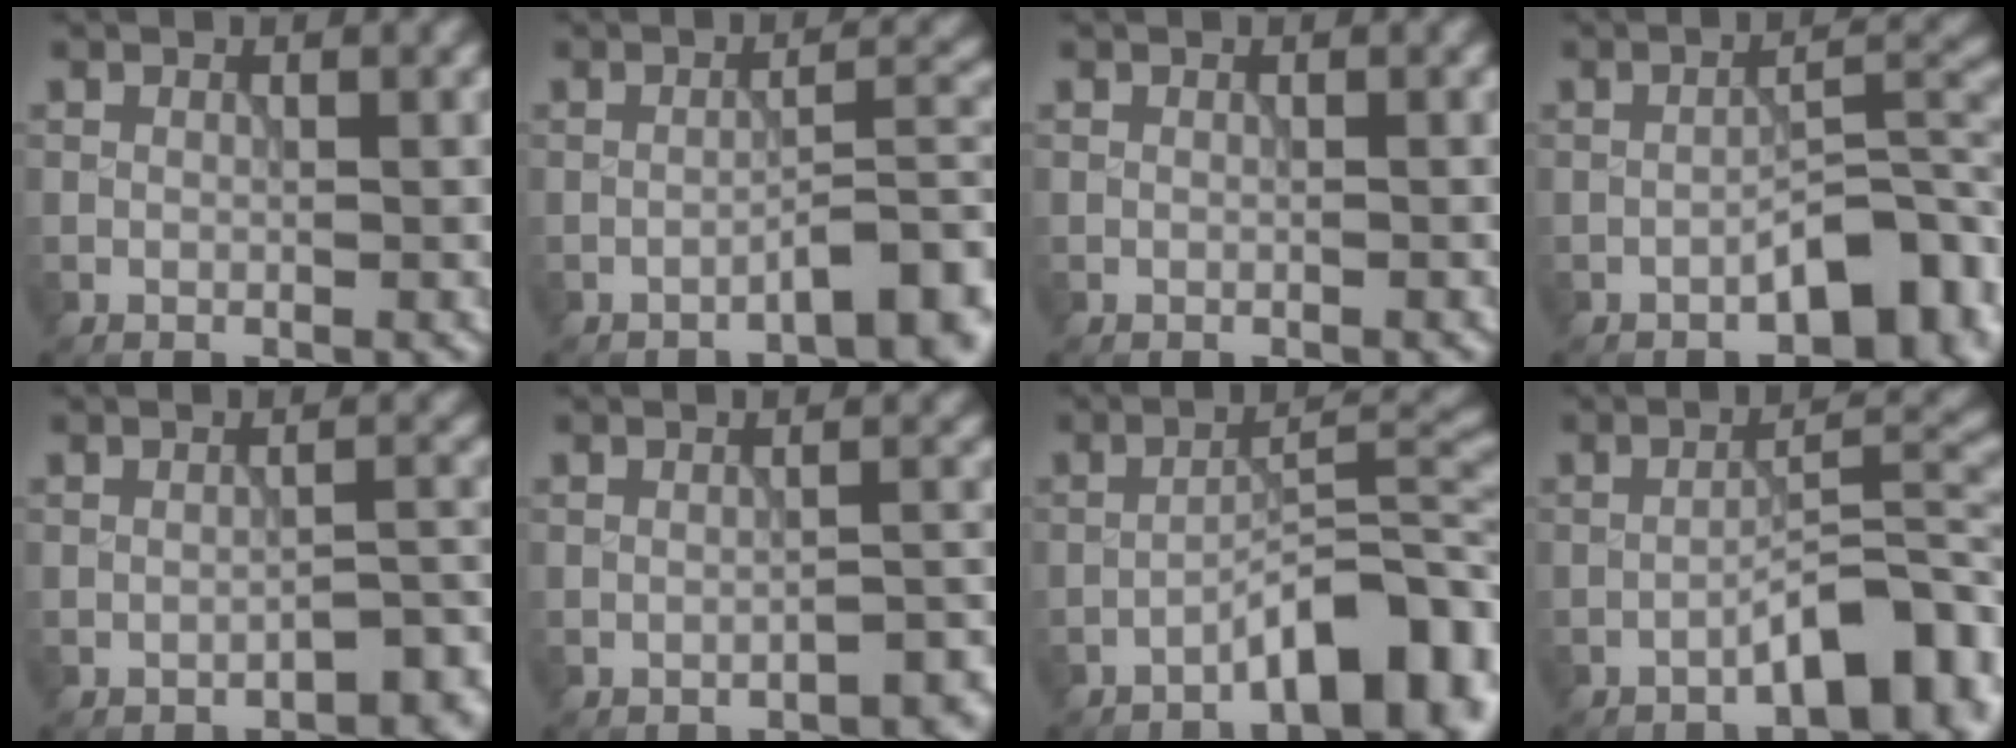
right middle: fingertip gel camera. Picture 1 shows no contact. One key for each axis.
{"total": 4.6, "fx": -2.7, "fy": 1.0, "fz": 3.6, "tx": -0.048, "ty": 0.013, "tz": -0.041}
{"total": 0.0}
{"total": 6.1, "fx": -3.0, "fy": 2.3, "fz": 4.8, "tx": -0.061, "ty": 0.017, "tz": -0.048}
{"total": 3.0, "fx": -2.3, "fy": 1.0, "fz": 1.8, "tx": -0.022, "ty": 0.006, "tz": -0.032}
{"total": 2.3, "fx": -1.9, "fy": 0.6, "fz": 1.3, "tx": -0.014, "ty": 0.007, "tz": -0.027}
{"total": 7.4, "fx": -4.3, "fy": 2.2, "fz": 5.6, "tx": -0.074, "ty": 0.020, "tz": -0.072}
{"total": 6.5, "fx": -3.5, "fy": 1.9, "fz": 5.1, "tx": -0.069, "ty": 0.019, "tz": -0.056}